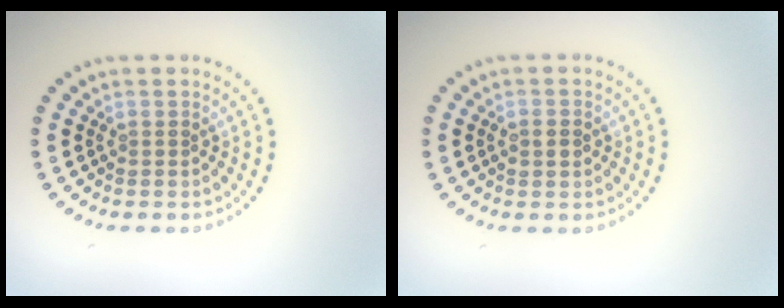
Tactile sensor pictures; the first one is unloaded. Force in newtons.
{"total": 1.8, "press": 1.8, "slide": 0.3}